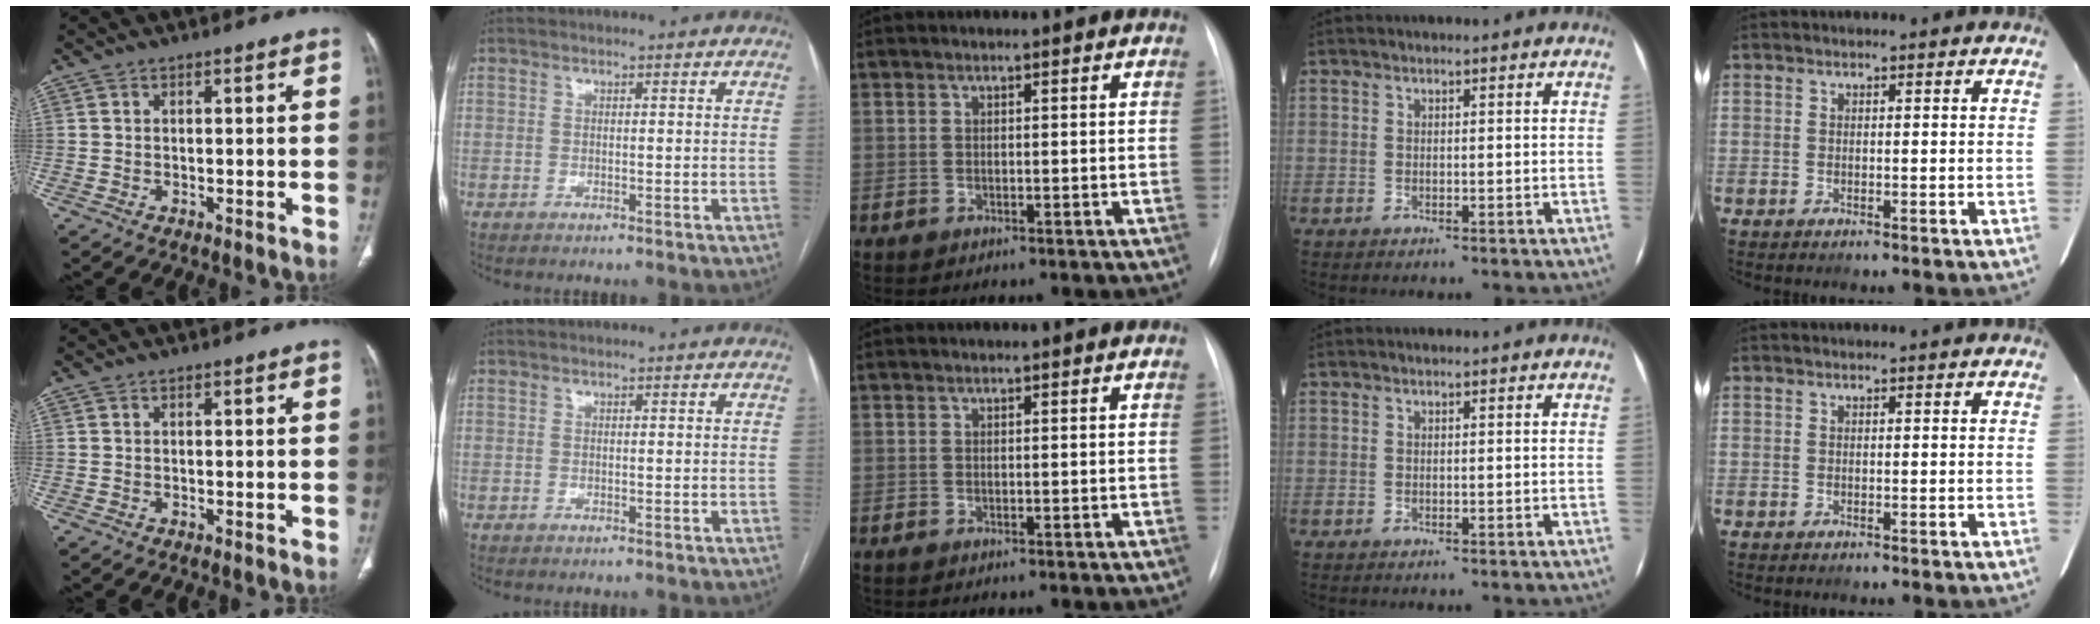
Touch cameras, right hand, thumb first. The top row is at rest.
{}